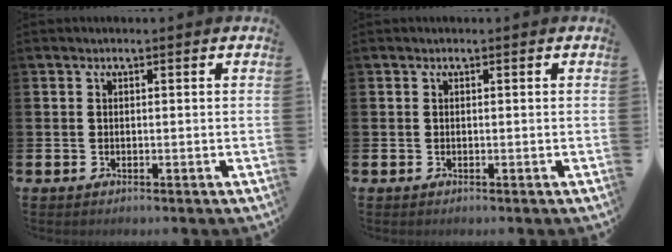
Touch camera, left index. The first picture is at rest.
{"total": 0.0}